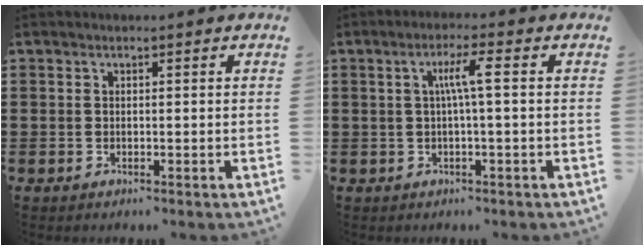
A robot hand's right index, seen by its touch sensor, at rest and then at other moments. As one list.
[{"total": 4.3, "force": [0.3, 0.1, 4.3], "torque": [-0.081, 0.003, 0.000]}]